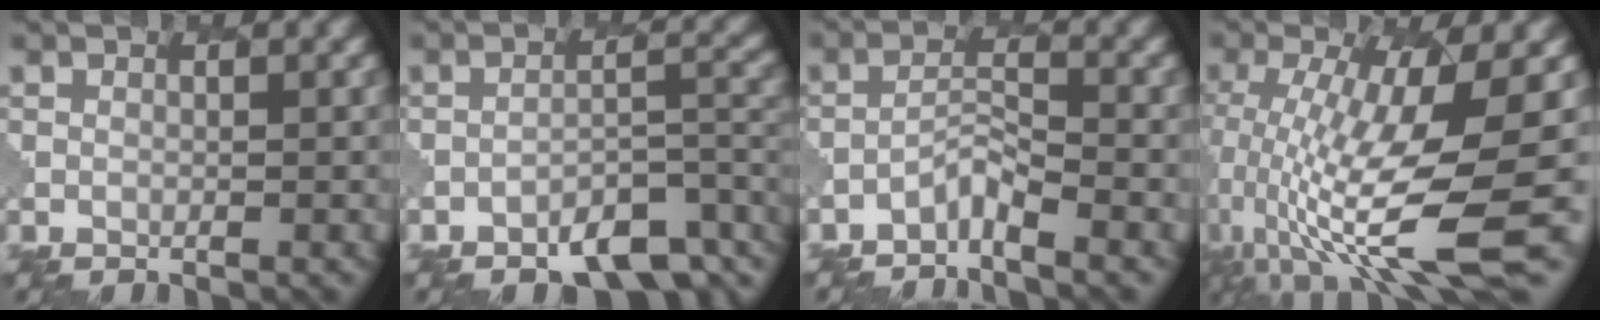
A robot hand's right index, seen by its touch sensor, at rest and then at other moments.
{"total": 5.9, "force": [-3.8, 2.3, 3.9], "torque": [-0.056, 0.004, -0.060]}
{"total": 1.9, "force": [-1.7, 0.0, 0.8], "torque": [-0.020, 0.007, -0.041]}
{"total": 12.2, "force": [-1.9, 3.2, 11.6], "torque": [-0.219, -0.019, -0.026]}